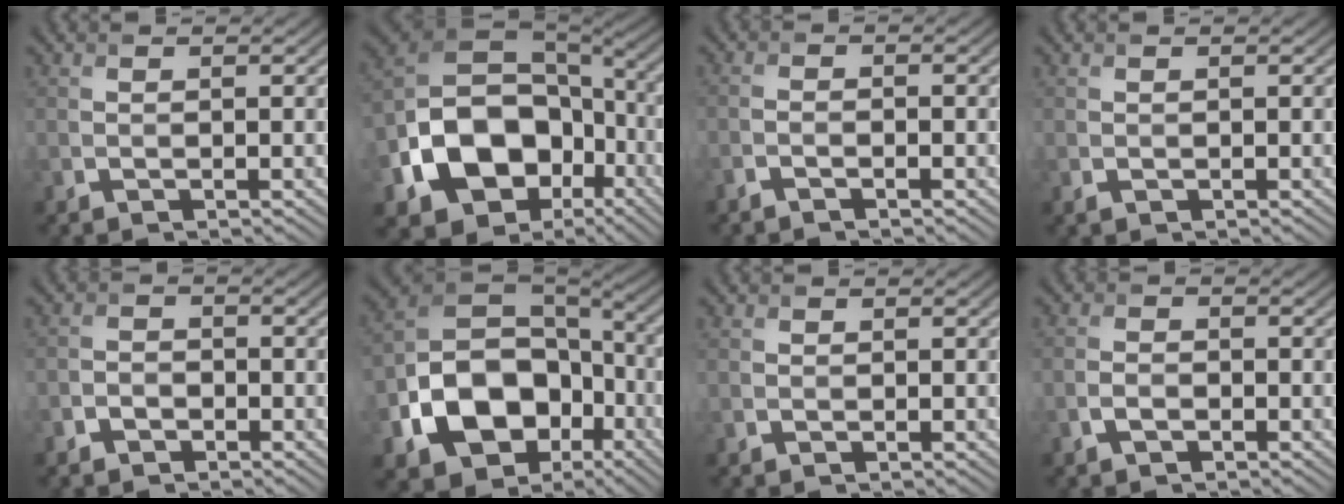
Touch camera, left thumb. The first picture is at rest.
{"total": 18.6, "force": [-4.0, 14.3, 11.1], "torque": [-0.257, -0.029, -0.050]}
{"total": 1.1, "force": [-1.0, 0.0, 0.5], "torque": [-0.010, -0.001, -0.023]}
{"total": 0.0}
{"total": 1.7, "force": [-1.1, 1.2, 0.5], "torque": [-0.007, 0.007, -0.026]}
{"total": 17.1, "force": [-4.8, 12.8, 10.3], "torque": [-0.238, -0.036, -0.069]}
{"total": 0.8, "force": [0.0, 0.7, 0.3], "torque": [-0.004, 0.001, -0.002]}
{"total": 1.4, "force": [-0.5, 0.8, 1.0], "torque": [-0.022, 0.005, -0.013]}